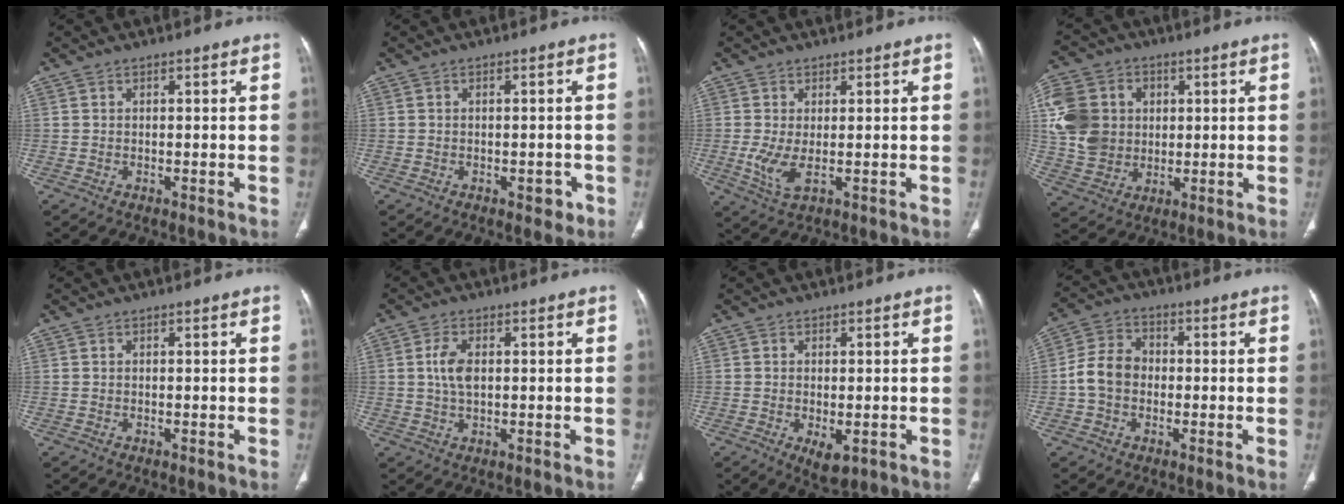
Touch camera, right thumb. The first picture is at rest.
{"total": 2.1, "force": [-0.9, 1.3, 1.4], "torque": [-0.008, 0.002, -0.009]}
{"total": 4.4, "force": [-0.2, 1.7, 4.1], "torque": [-0.097, -0.016, 0.000]}
{"total": 14.4, "force": [2.1, 12.2, 7.2], "torque": [-0.131, 0.008, 0.044]}
{"total": 0.0}
{"total": 4.6, "force": [0.6, 2.5, 3.8], "torque": [-0.080, 0.000, 0.010]}
{"total": 4.1, "force": [-1.2, 2.1, 3.3], "torque": [-0.051, -0.009, -0.011]}
{"total": 7.7, "force": [-0.9, 6.1, 4.7], "torque": [-0.078, 0.026, -0.029]}